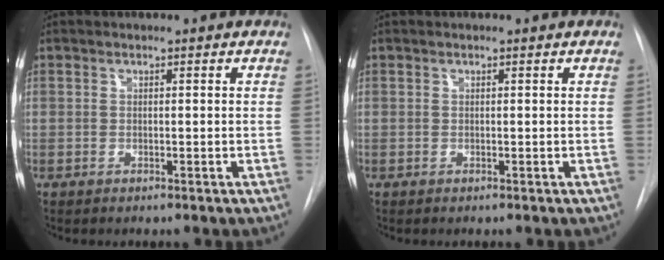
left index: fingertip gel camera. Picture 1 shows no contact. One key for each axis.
{"total": 0.0}